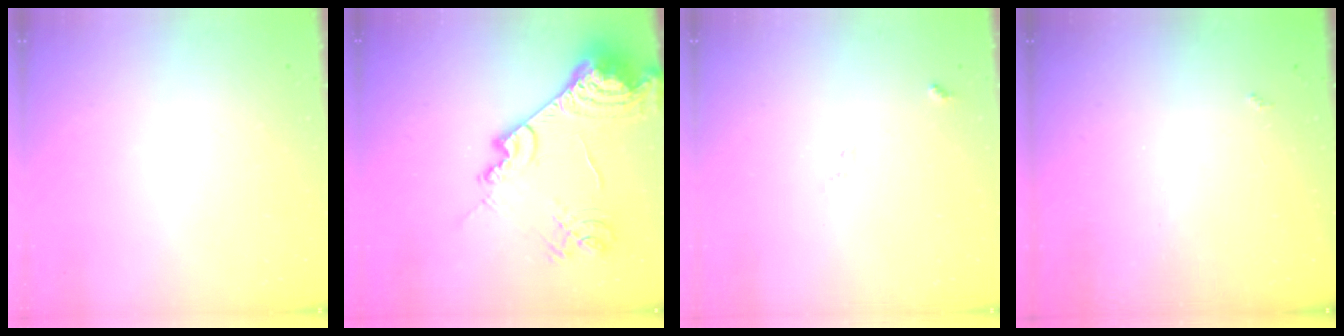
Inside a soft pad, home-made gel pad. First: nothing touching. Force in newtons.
{"total": 22.8, "press": 22.6, "slide": 2.5}
{"total": 8.3, "press": 8.2, "slide": 0.8}
{"total": 2.1, "press": 2.0, "slide": 0.4}